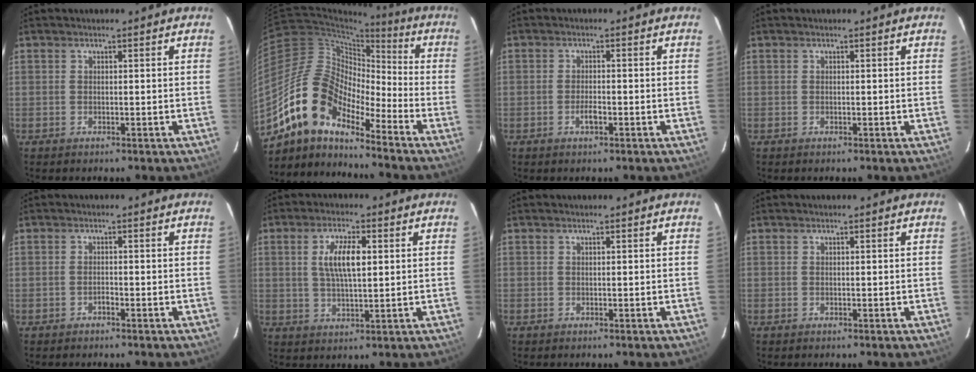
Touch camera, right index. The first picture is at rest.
{"total": 14.3, "force": [-11.0, 5.5, 7.3], "torque": [-0.122, 0.012, -0.222]}
{"total": 2.3, "force": [-1.1, 0.7, 1.9], "torque": [-0.039, 0.000, -0.020]}
{"total": 0.0}
{"total": 0.8, "force": [-0.7, 0.2, 0.4], "torque": [-0.008, 0.003, -0.014]}
{"total": 7.2, "force": [1.6, 2.4, 6.7], "torque": [-0.124, 0.005, 0.031]}
{"total": 0.0}
{"total": 0.0}